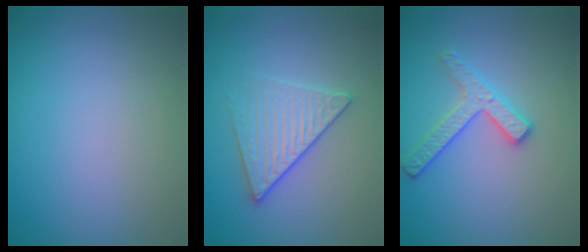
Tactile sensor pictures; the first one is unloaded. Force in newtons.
{"total": 3.3, "press": 3.0, "slide": 1.3}
{"total": 2.6, "press": 2.4, "slide": 0.9}